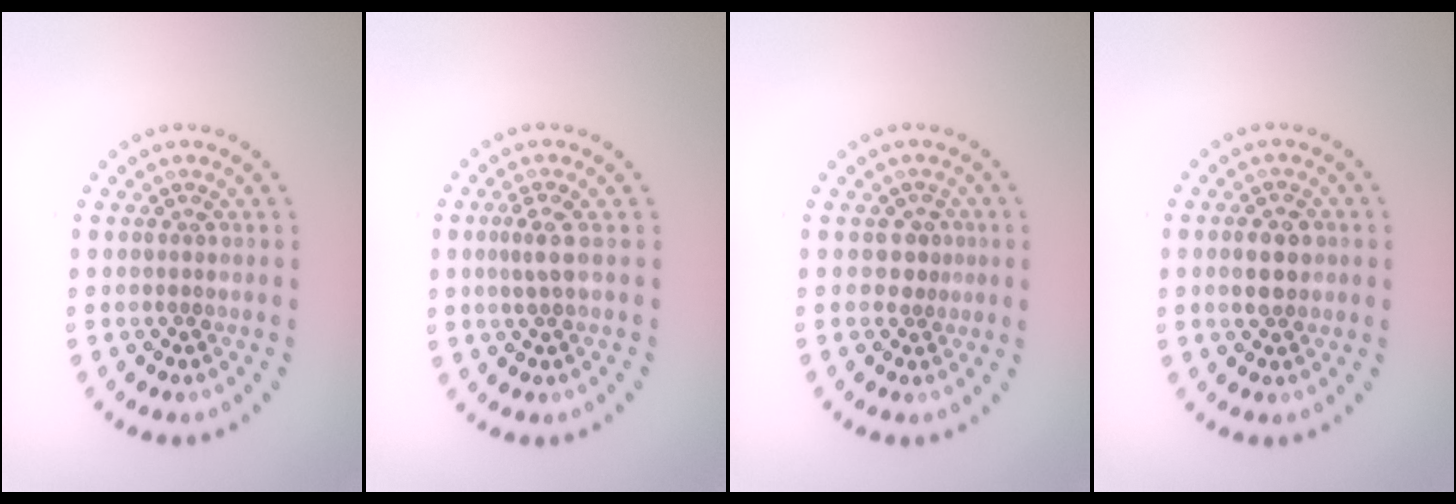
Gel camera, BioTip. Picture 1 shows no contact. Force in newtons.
{"total": 1.7, "press": 1.2, "slide": 1.1}
{"total": 1.6, "press": 1.2, "slide": 1.1}
{"total": 2.9, "press": 2.9, "slide": 0.0}